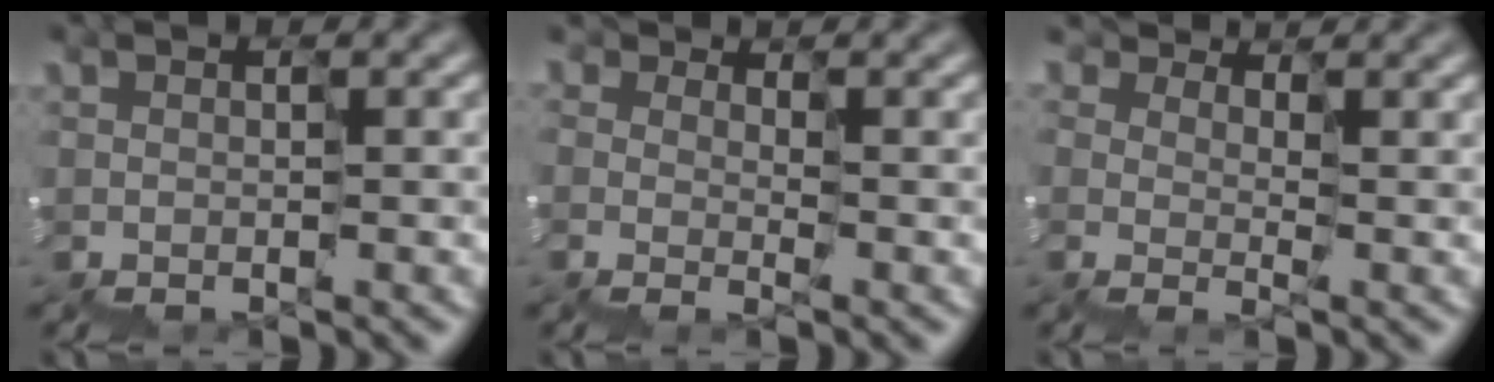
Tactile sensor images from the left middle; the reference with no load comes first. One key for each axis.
{"total": 0.6, "fx": 0.5, "fy": 0.1, "fz": -0.2, "tx": 0.008, "ty": 0.000, "tz": 0.010}
{"total": 2.4, "fx": 2.3, "fy": 0.7, "fz": -0.1, "tx": 0.006, "ty": 0.004, "tz": 0.042}